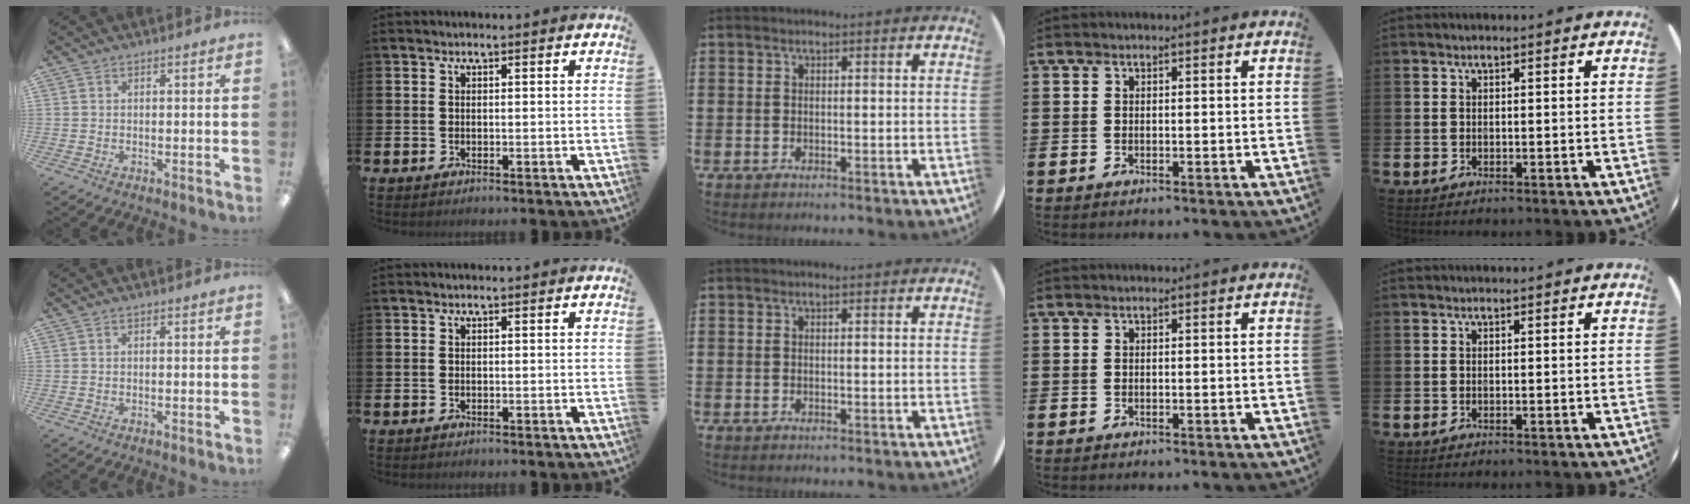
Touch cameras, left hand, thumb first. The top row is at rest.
{}